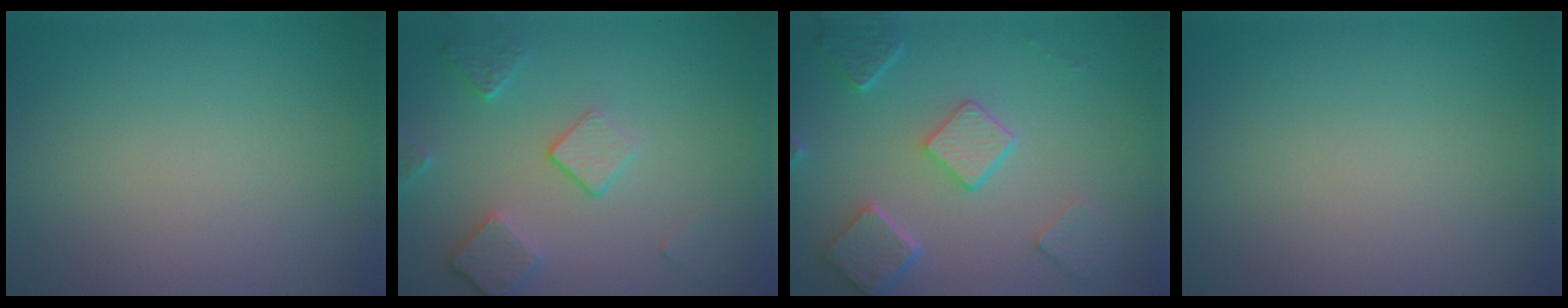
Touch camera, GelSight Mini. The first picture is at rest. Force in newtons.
{"total": 3.9, "press": 3.1, "slide": 2.4}
{"total": 5.0, "press": 4.0, "slide": 3.0}
{"total": 0.0}